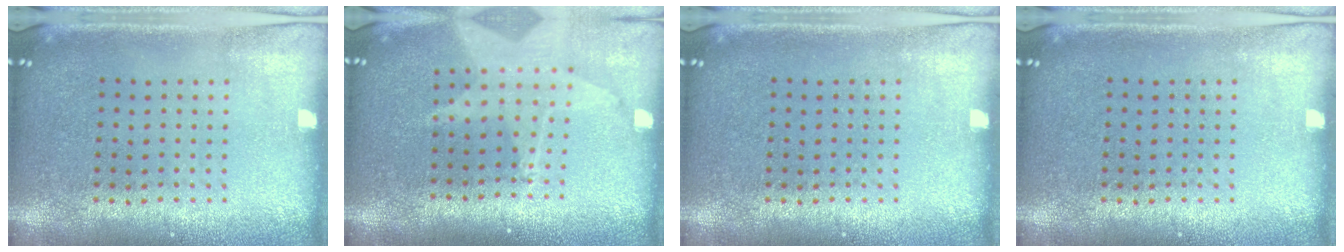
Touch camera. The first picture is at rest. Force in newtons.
{"total": 2.0, "press": 1.6, "slide": 1.3}
{"total": 0.0}
{"total": 0.0}